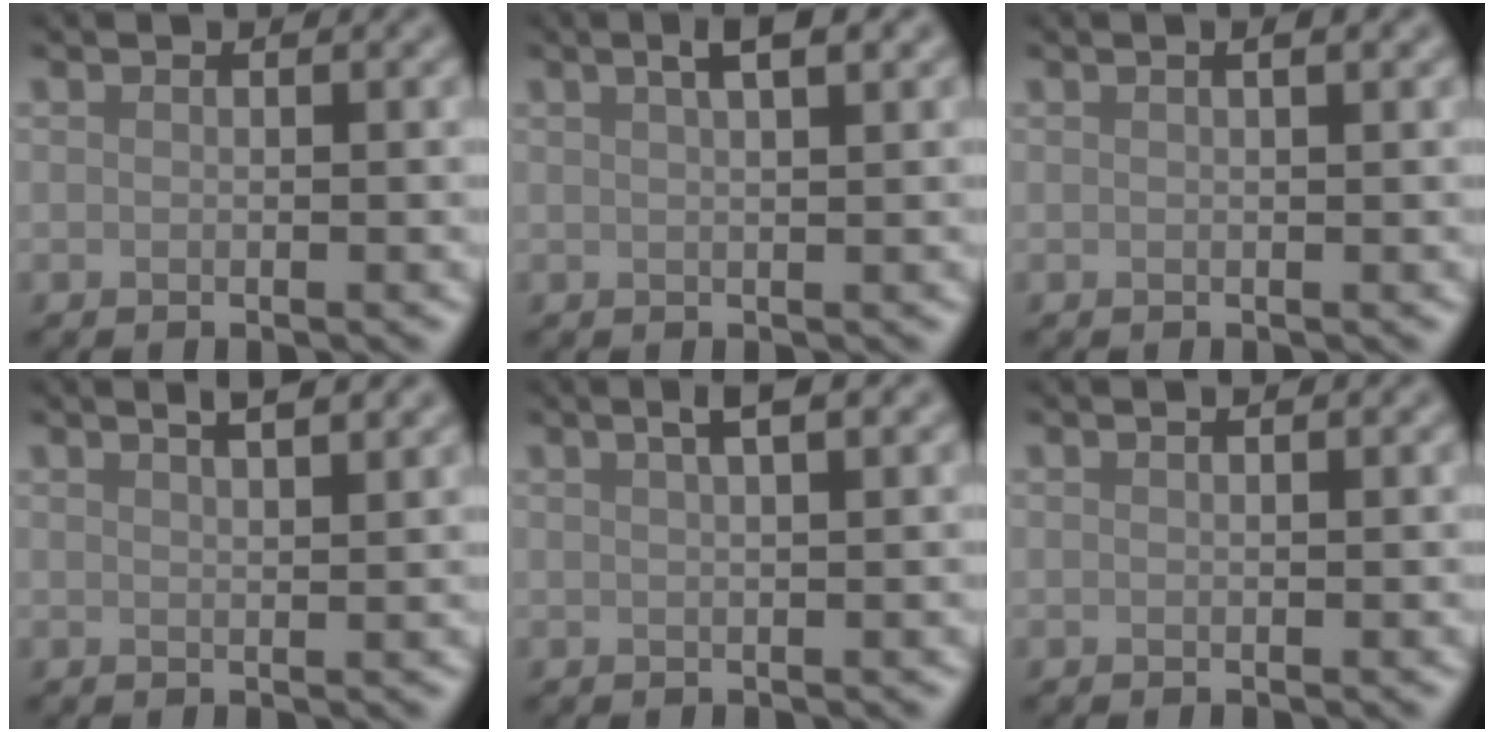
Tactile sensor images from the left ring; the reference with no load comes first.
{"total": 2.6, "force": [1.4, 0.6, 2.1], "torque": [-0.025, 0.007, 0.020]}
{"total": 1.3, "force": [0.6, 0.3, 1.0], "torque": [-0.015, 0.002, 0.005]}
{"total": 3.9, "force": [2.5, 1.4, 2.6], "torque": [-0.006, 0.017, 0.008]}
{"total": 2.3, "force": [1.2, 0.5, 1.9], "torque": [-0.023, 0.007, 0.015]}
{"total": 0.6, "force": [0.4, 0.1, 0.4], "torque": [-0.006, 0.003, 0.005]}